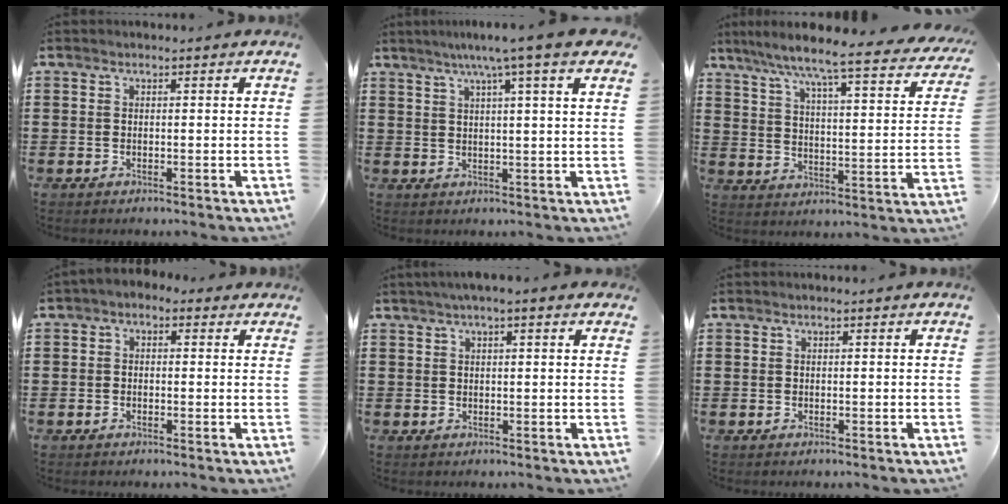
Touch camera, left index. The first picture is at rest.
{"total": 6.5, "force": [4.1, -0.4, 5.0], "torque": [-0.101, -0.010, 0.065]}
{"total": 6.6, "force": [5.7, -0.6, 3.2], "torque": [-0.089, -0.049, 0.087]}
{"total": 1.5, "force": [-0.9, 1.0, 0.5], "torque": [-0.014, 0.007, -0.019]}
{"total": 1.9, "force": [1.1, 0.7, 1.3], "torque": [-0.029, 0.007, 0.017]}
{"total": 0.0}